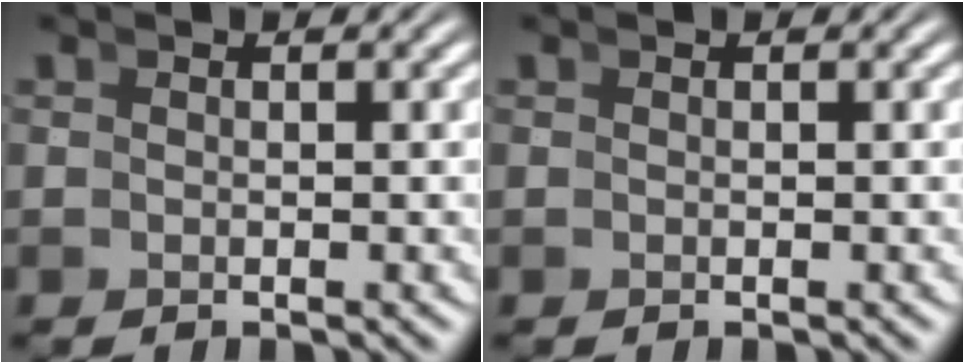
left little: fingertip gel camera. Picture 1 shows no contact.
{"total": 0.0}